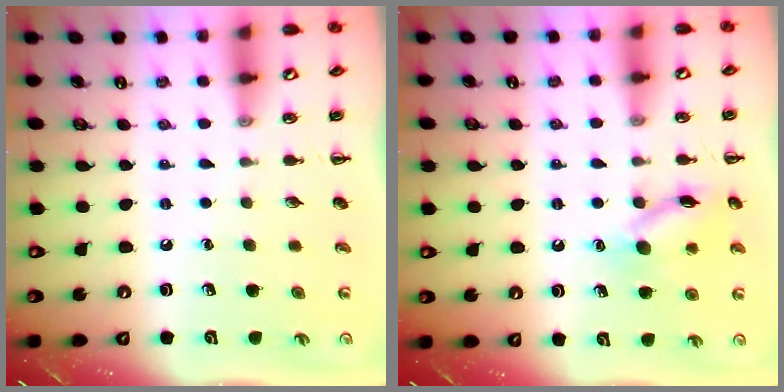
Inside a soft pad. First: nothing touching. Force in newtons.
{"total": 12.0, "press": 12.0, "slide": 0.6}